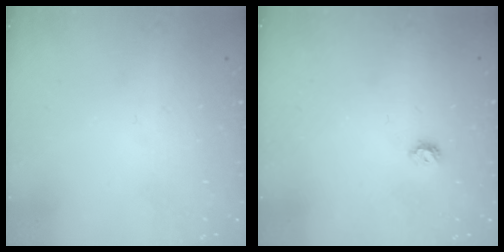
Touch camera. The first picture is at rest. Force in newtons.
{"total": 4.9, "press": 4.9, "slide": 0.8}